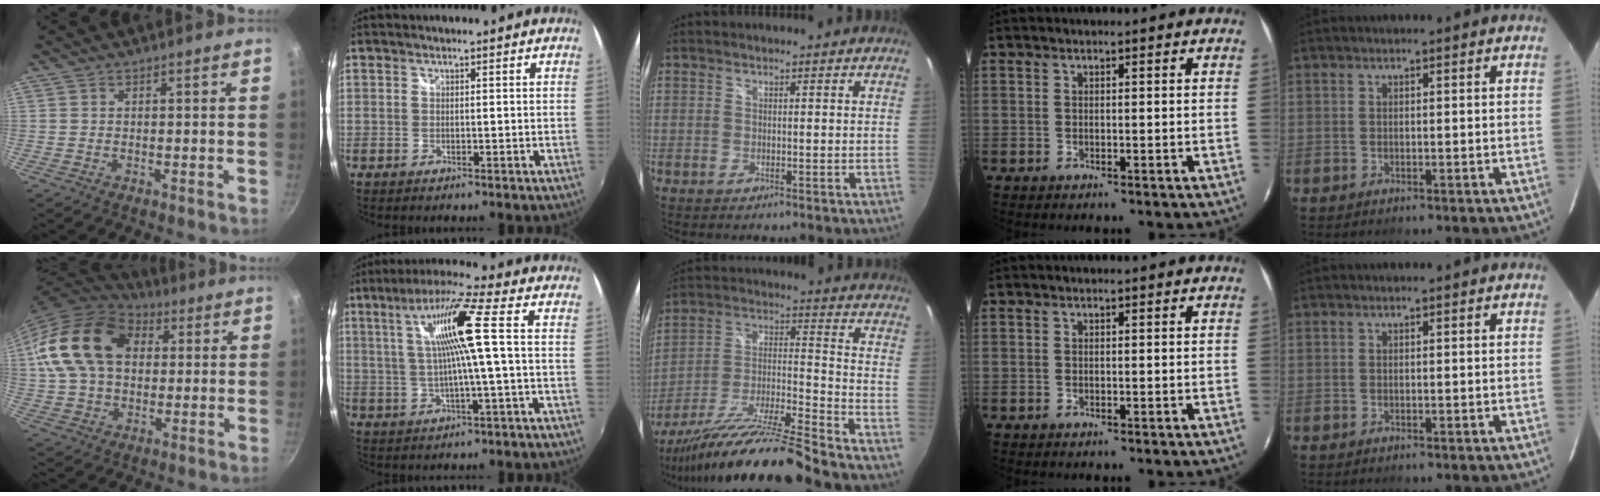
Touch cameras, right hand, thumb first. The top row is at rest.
{"thumb": {"total": 19.2, "force": [4.2, 13.8, 12.6], "torque": [-0.212, 0.020, 0.065]}, "index": {"total": 11.5, "force": [1.9, -0.6, 11.3], "torque": [-0.207, 0.010, 0.037]}, "middle": {"total": 18.8, "force": [-15.7, -1.1, 10.3], "torque": [-0.182, -0.030, -0.278]}}